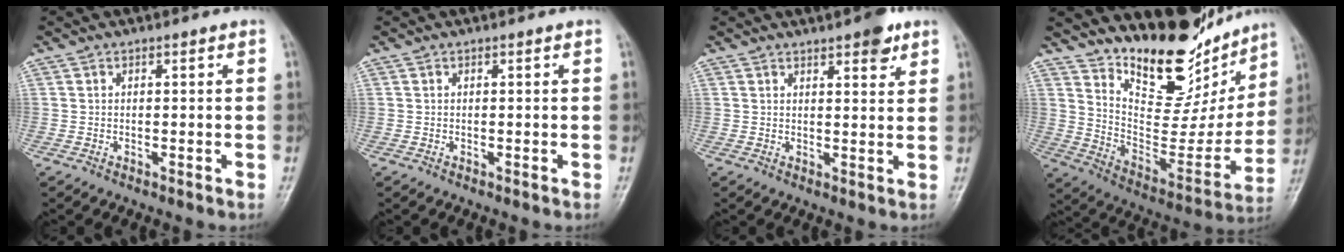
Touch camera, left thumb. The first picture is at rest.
{"total": 0.0}
{"total": 5.0, "force": [3.2, 1.7, 3.4], "torque": [-0.032, -0.015, 0.041]}
{"total": 22.2, "force": [17.3, 9.2, 10.4], "torque": [-0.101, -0.114, 0.275]}